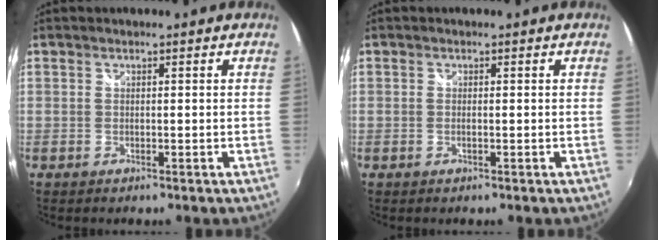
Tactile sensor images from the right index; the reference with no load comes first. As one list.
[{"total": 0.7, "force": [-0.3, 0.0, 0.6], "torque": [-0.012, 0.001, -0.007]}]